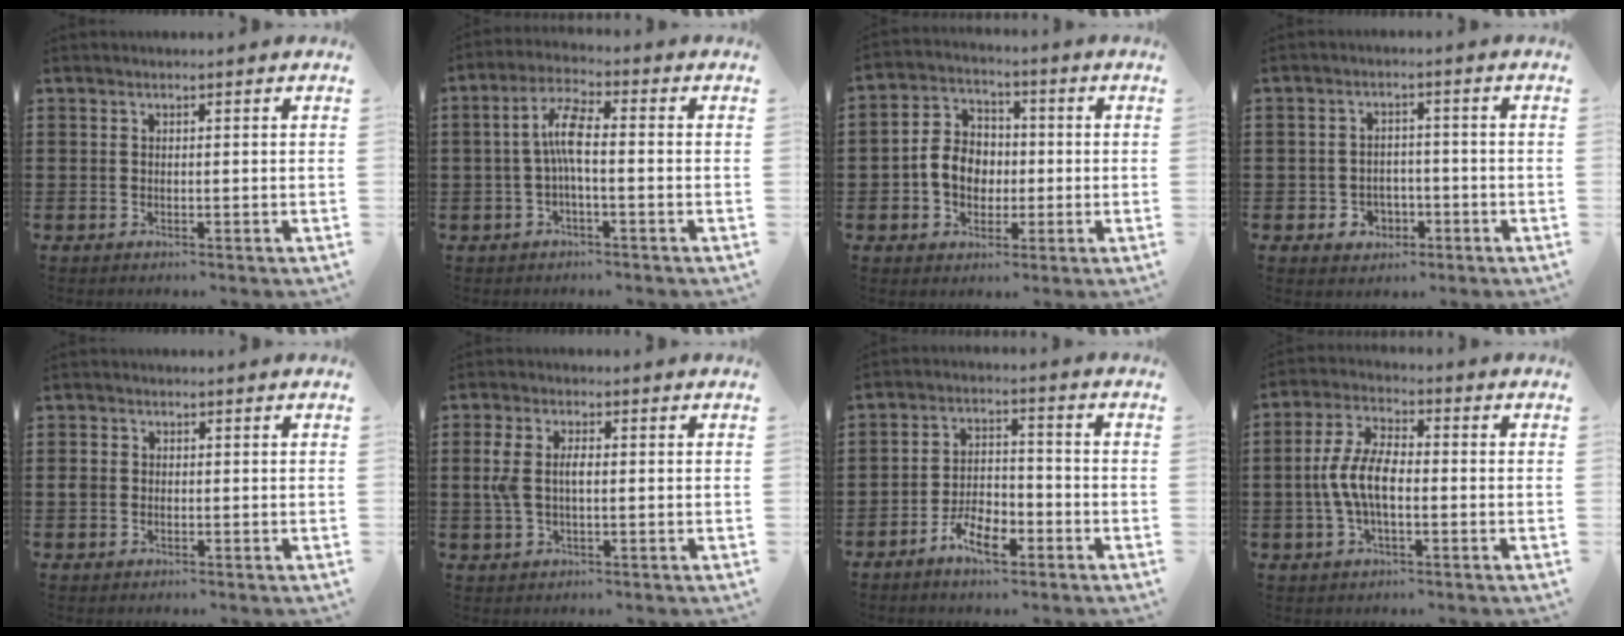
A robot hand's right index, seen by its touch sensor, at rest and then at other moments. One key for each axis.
{"total": 6.2, "fx": -0.6, "fy": 1.7, "fz": 5.9, "tx": -0.123, "ty": 0.005, "tz": -0.017}
{"total": 6.7, "fx": -0.9, "fy": 5.6, "fz": 3.6, "tx": -0.084, "ty": 0.009, "tz": -0.021}
{"total": 3.1, "fx": -1.5, "fy": 2.6, "fz": 1.0, "tx": -0.026, "ty": 0.004, "tz": -0.033}
{"total": 1.5, "fx": -0.3, "fy": 1.2, "fz": 0.8, "tx": -0.018, "ty": 0.004, "tz": -0.007}
{"total": 4.5, "fx": 0.0, "fy": 2.1, "fz": 3.9, "tx": -0.100, "ty": -0.001, "tz": -0.008}
{"total": 6.9, "fx": -4.3, "fy": 2.8, "fz": 4.5, "tx": -0.084, "ty": 0.011, "tz": -0.080}
{"total": 7.5, "fx": -1.2, "fy": 3.5, "fz": 6.6, "tx": -0.157, "ty": -0.003, "tz": -0.030}